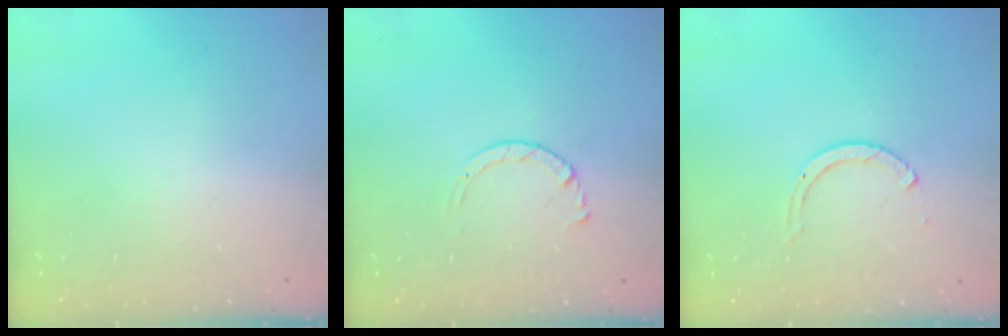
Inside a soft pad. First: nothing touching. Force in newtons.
{"total": 1.7, "press": 1.7, "slide": 0.2}
{"total": 2.6, "press": 2.6, "slide": 0.3}